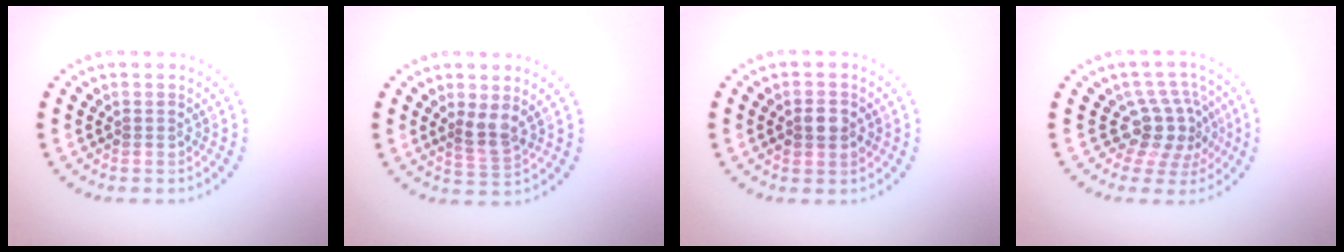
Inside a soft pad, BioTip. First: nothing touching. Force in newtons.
{"total": 2.2, "press": 1.6, "slide": 1.4}
{"total": 2.6, "press": 2.6, "slide": 0.3}
{"total": 3.8, "press": 2.9, "slide": 2.4}